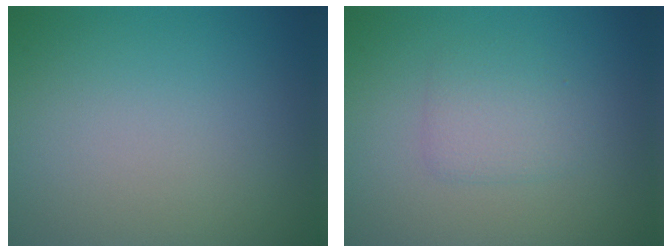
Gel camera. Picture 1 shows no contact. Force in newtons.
{"total": 2.0, "press": 2.0, "slide": 0.2}